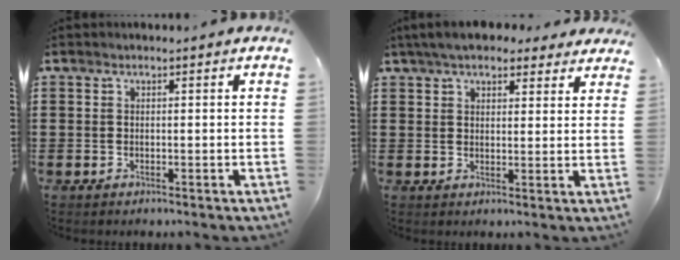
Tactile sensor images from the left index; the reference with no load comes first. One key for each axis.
{"total": 5.4, "fx": 4.6, "fy": 1.6, "fz": 2.2, "tx": -0.058, "ty": -0.001, "tz": 0.086}